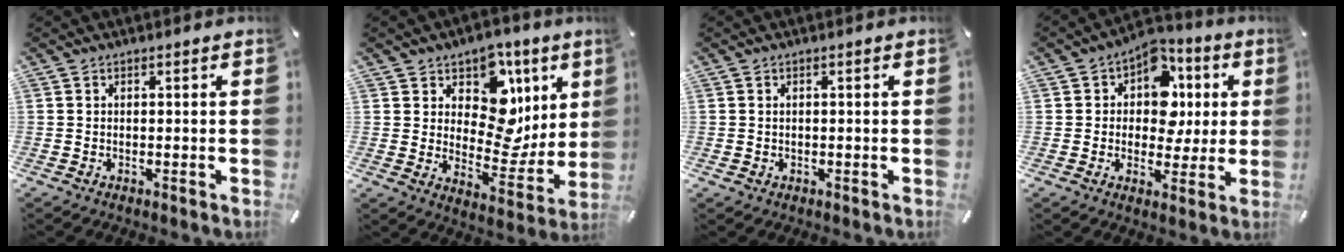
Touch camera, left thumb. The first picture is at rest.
{"total": 14.2, "force": [5.0, 10.8, 7.7], "torque": [-0.089, -0.053, 0.091]}
{"total": 0.8, "force": [0.0, 0.7, 0.3], "torque": [-0.007, 0.005, -0.001]}
{"total": 11.4, "force": [2.8, 9.1, 6.2], "torque": [-0.088, -0.020, 0.049]}